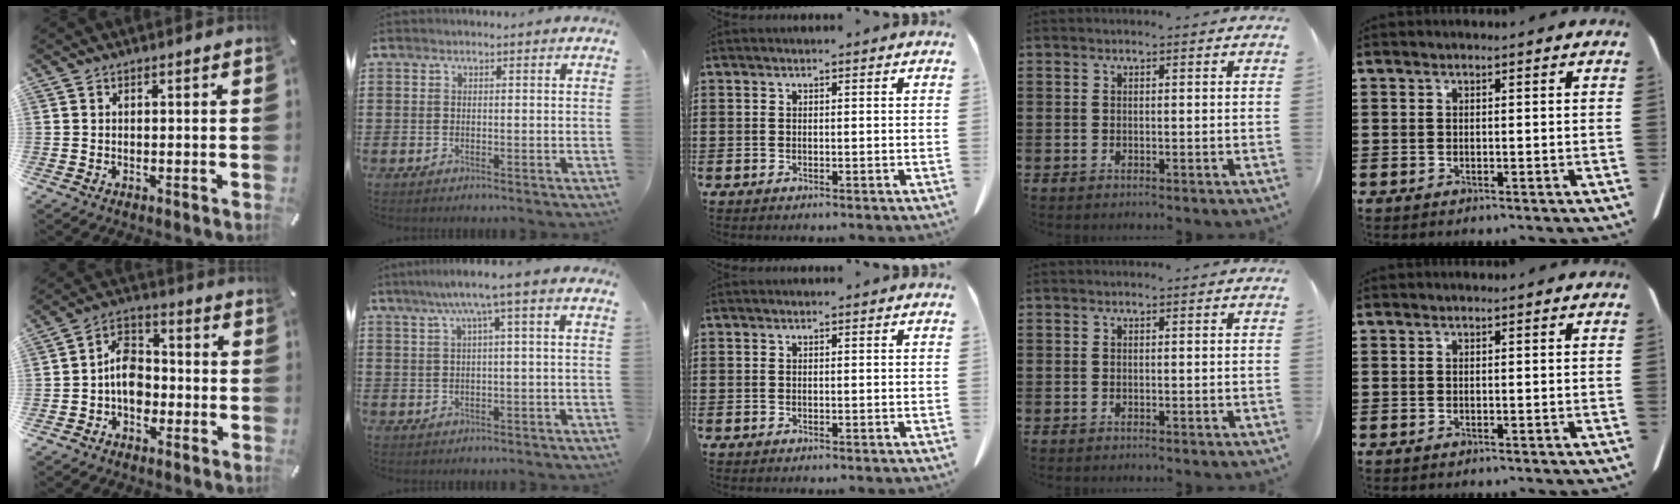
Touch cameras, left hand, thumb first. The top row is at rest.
{"thumb": {"total": 7.8, "force": [-2.1, 5.9, 4.7], "torque": [-0.087, 0.020, -0.038]}, "index": {"total": 4.4, "force": [0.8, -0.3, 4.3], "torque": [-0.083, -0.001, 0.006]}}